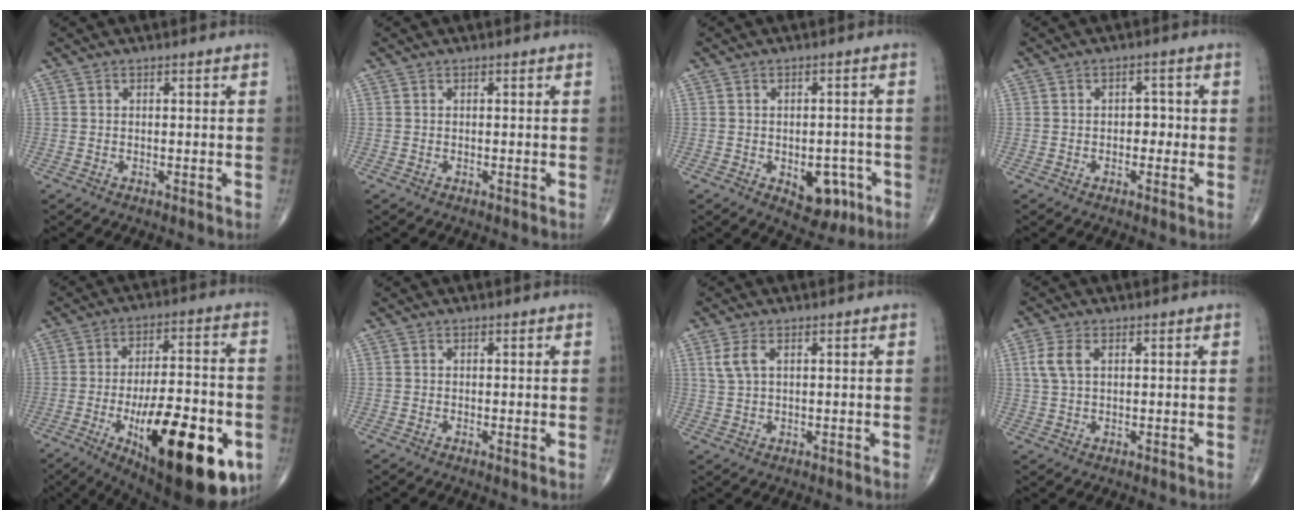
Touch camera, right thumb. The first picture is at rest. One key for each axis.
{"total": 0.0}
{"total": 7.2, "fx": -2.7, "fy": 4.4, "fz": 5.0, "tx": -0.034, "ty": 0.012, "tz": -0.026}
{"total": 3.0, "fx": -0.3, "fy": 2.1, "fz": 2.0, "tx": -0.008, "ty": 0.007, "tz": -0.011}
{"total": 27.5, "fx": -9.7, "fy": 10.1, "fz": 23.7, "tx": -0.311, "ty": 0.018, "tz": -0.126}
{"total": 0.6, "fx": 0.0, "fy": 0.2, "fz": 0.6, "tx": -0.014, "ty": -0.004, "tz": -0.003}
{"total": 3.3, "fx": 1.3, "fy": 1.5, "fz": 2.6, "tx": -0.067, "ty": 0.008, "tz": 0.032}
{"total": 4.2, "fx": 1.3, "fy": 2.3, "fz": 3.3, "tx": -0.081, "ty": 0.009, "tz": 0.026}